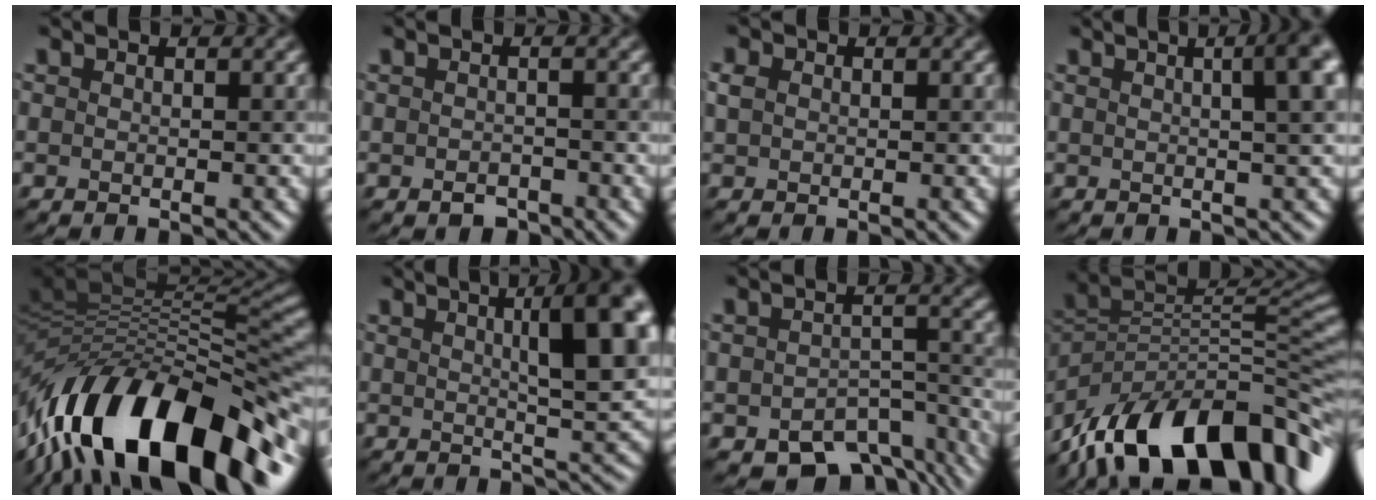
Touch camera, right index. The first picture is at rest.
{"total": 1.3, "force": [-0.8, 0.8, 0.6], "torque": [-0.014, 0.002, -0.016]}
{"total": 1.2, "force": [0.4, 1.0, 0.5], "torque": [-0.010, 0.007, 0.003]}
{"total": 6.6, "force": [1.6, 2.4, 6.0], "torque": [-0.025, 0.035, -0.001]}
{"total": 15.1, "force": [-7.6, 6.0, 11.6], "torque": [-0.188, 0.027, -0.134]}
{"total": 9.6, "force": [2.6, 2.5, 8.9], "torque": [-0.088, 0.017, 0.032]}
{"total": 7.9, "force": [-5.5, 4.2, 3.8], "torque": [-0.045, -0.028, -0.074]}
{"total": 15.5, "force": [-9.4, 7.0, 10.1], "torque": [-0.184, 0.020, -0.167]}